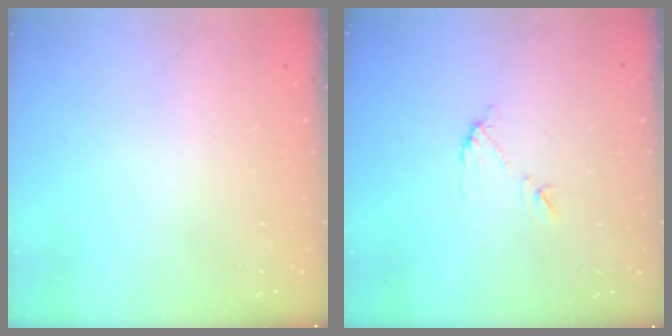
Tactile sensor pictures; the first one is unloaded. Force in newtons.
{"total": 7.2, "press": 7.2, "slide": 0.3}